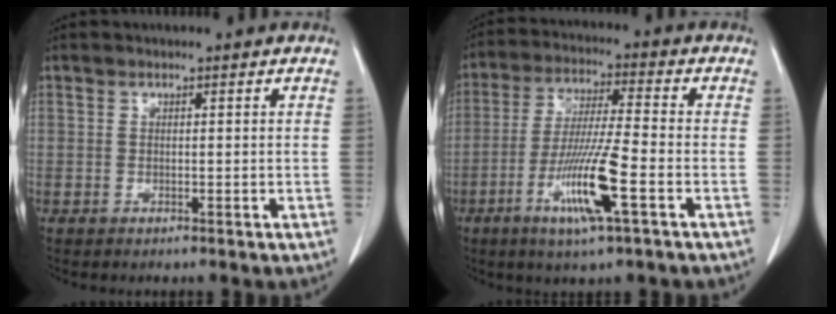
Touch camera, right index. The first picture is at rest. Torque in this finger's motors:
{"motor_torque": [1.29, -0.85, 0.35, 0.21]}